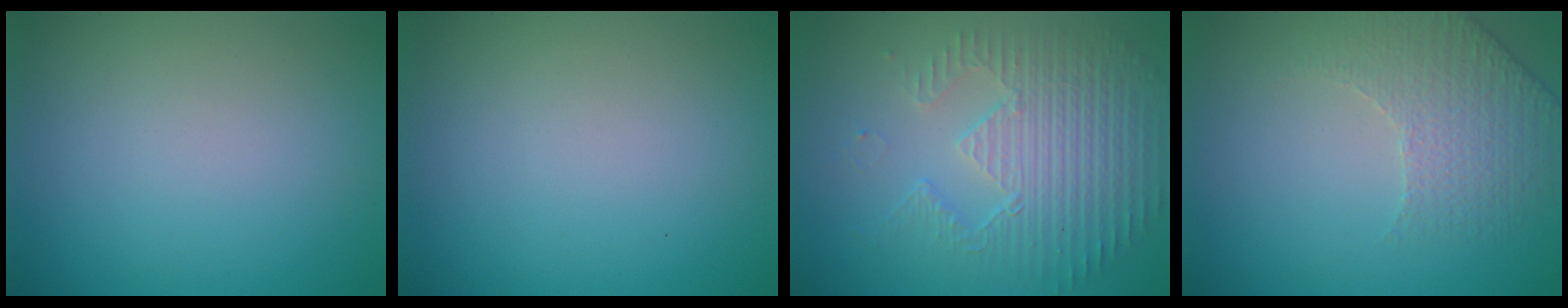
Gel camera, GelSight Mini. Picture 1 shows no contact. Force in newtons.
{"total": 0.0}
{"total": 3.8, "press": 3.6, "slide": 1.3}
{"total": 2.2, "press": 2.0, "slide": 1.0}